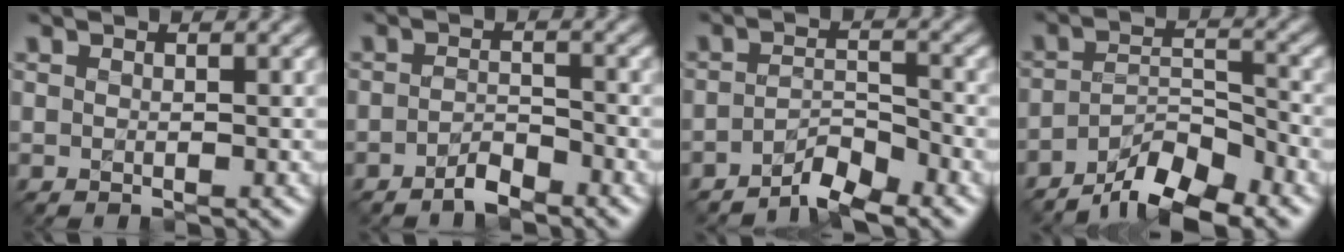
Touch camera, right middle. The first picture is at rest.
{"total": 2.2, "force": [-1.7, 0.6, 1.2], "torque": [-0.023, 0.005, -0.034]}
{"total": 3.4, "force": [-2.7, 0.8, 1.8], "torque": [-0.031, 0.007, -0.056]}
{"total": 6.7, "force": [-5.1, 2.0, 3.8], "torque": [-0.061, 0.003, -0.091]}